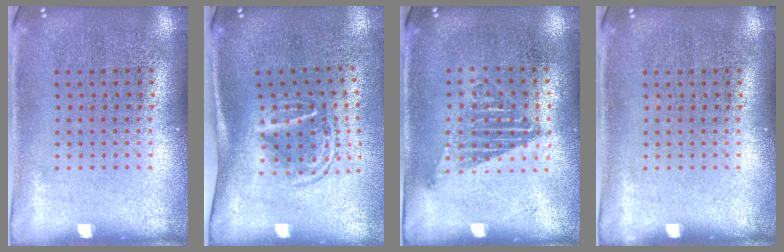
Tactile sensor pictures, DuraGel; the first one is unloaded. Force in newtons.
{"total": 1.7, "press": 1.1, "slide": 1.3}
{"total": 1.2, "press": 1.0, "slide": 0.6}
{"total": 0.0}